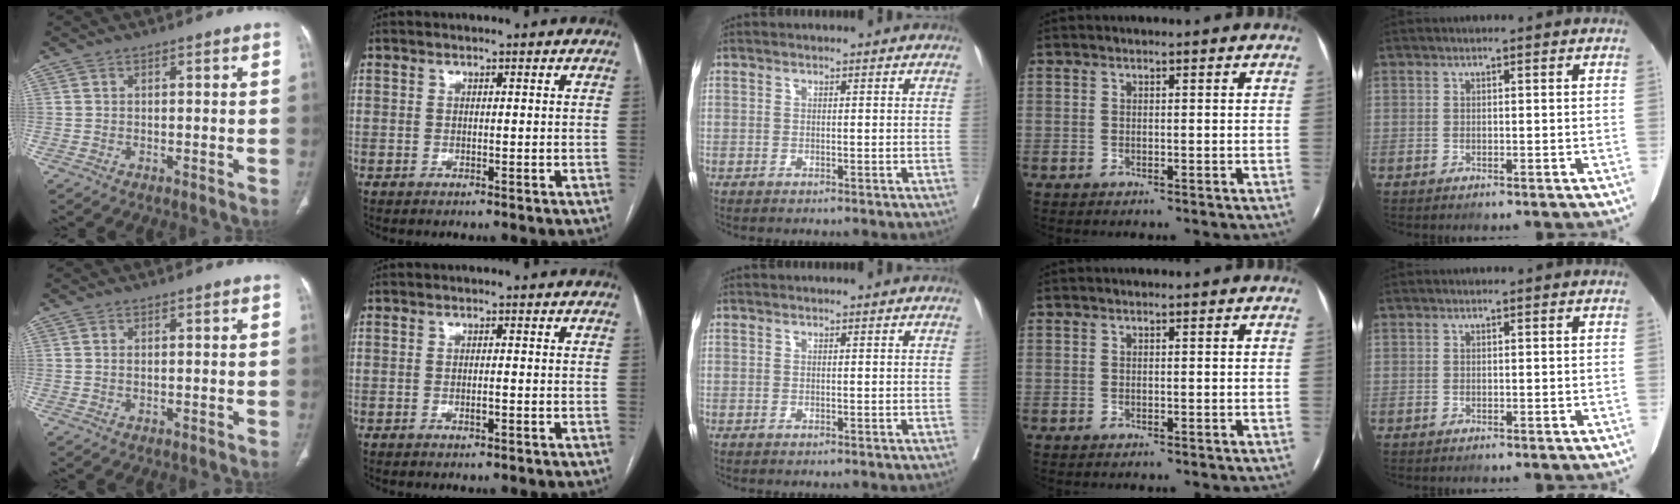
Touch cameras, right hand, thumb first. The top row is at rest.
{"thumb": {"total": 0.6, "force": [0.2, 0.2, 0.5], "torque": [-0.013, 0.003, 0.005]}, "index": {"total": 1.2, "force": [-0.4, 0.2, 1.1], "torque": [-0.021, -0.001, -0.007]}}